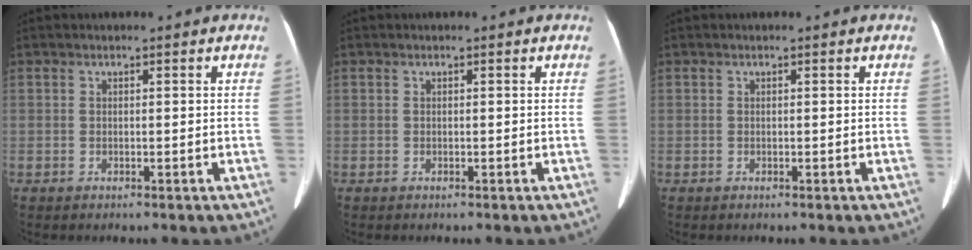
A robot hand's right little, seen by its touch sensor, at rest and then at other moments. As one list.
[{"total": 0.0}, {"total": 0.0}]